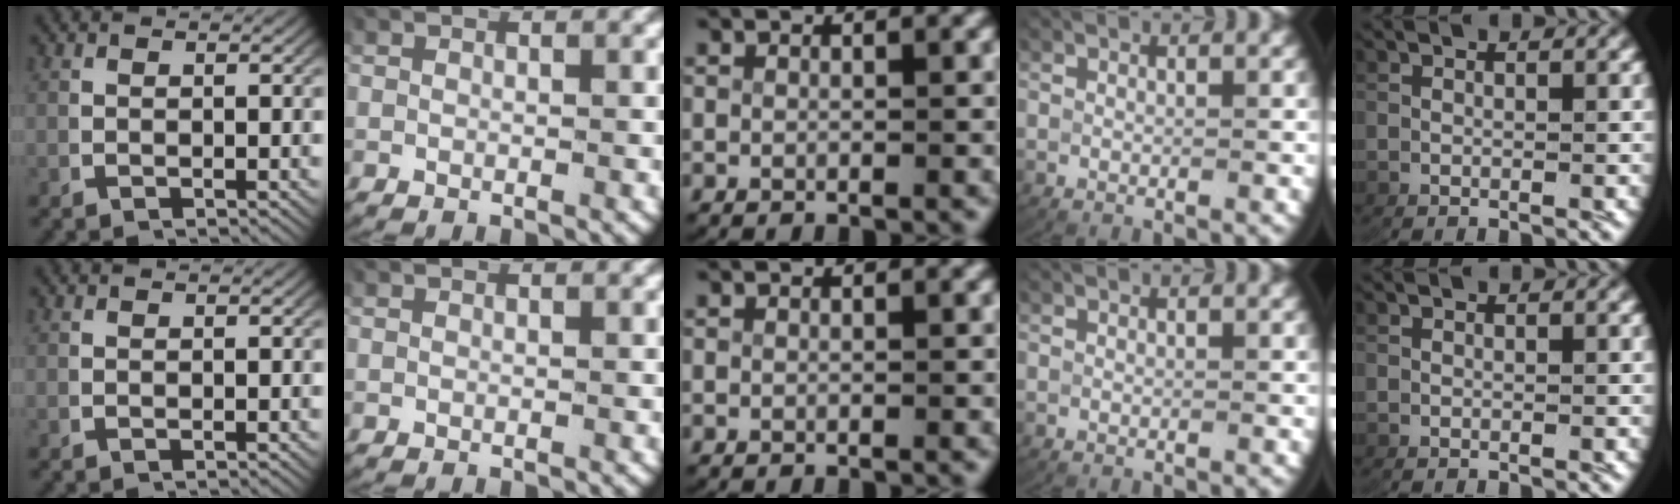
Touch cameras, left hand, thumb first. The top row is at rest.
{}